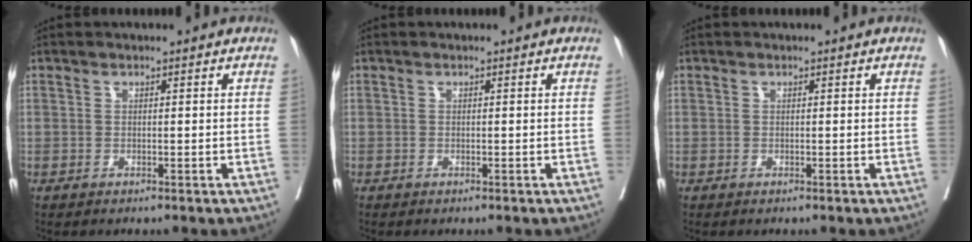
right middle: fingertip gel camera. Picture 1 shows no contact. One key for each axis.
{"total": 0.0}
{"total": 0.0}